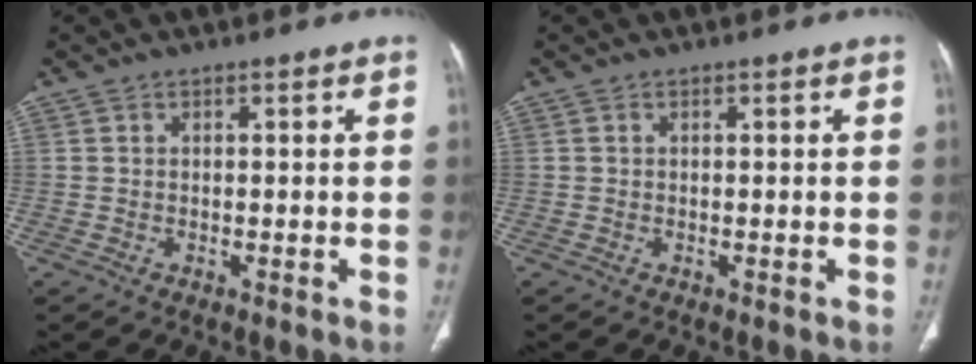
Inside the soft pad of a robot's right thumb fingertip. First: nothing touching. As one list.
[{"total": 0.0}]